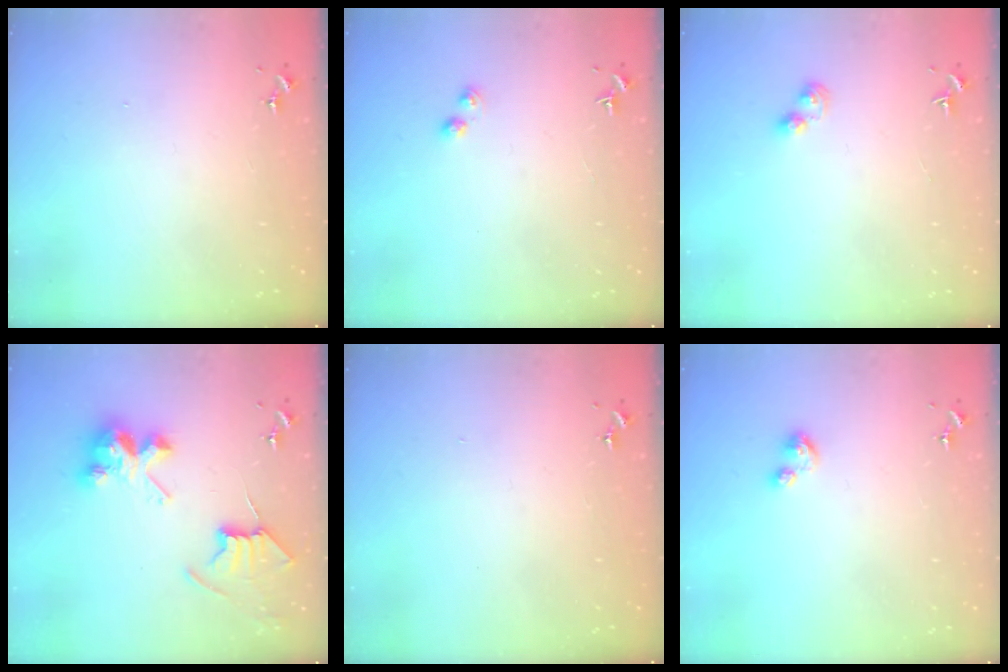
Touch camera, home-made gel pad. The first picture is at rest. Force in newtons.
{"total": 2.2, "press": 2.2, "slide": 0.2}
{"total": 3.4, "press": 3.4, "slide": 0.4}
{"total": 9.8, "press": 9.7, "slide": 0.9}
{"total": 0.0}
{"total": 3.8, "press": 3.8, "slide": 0.4}